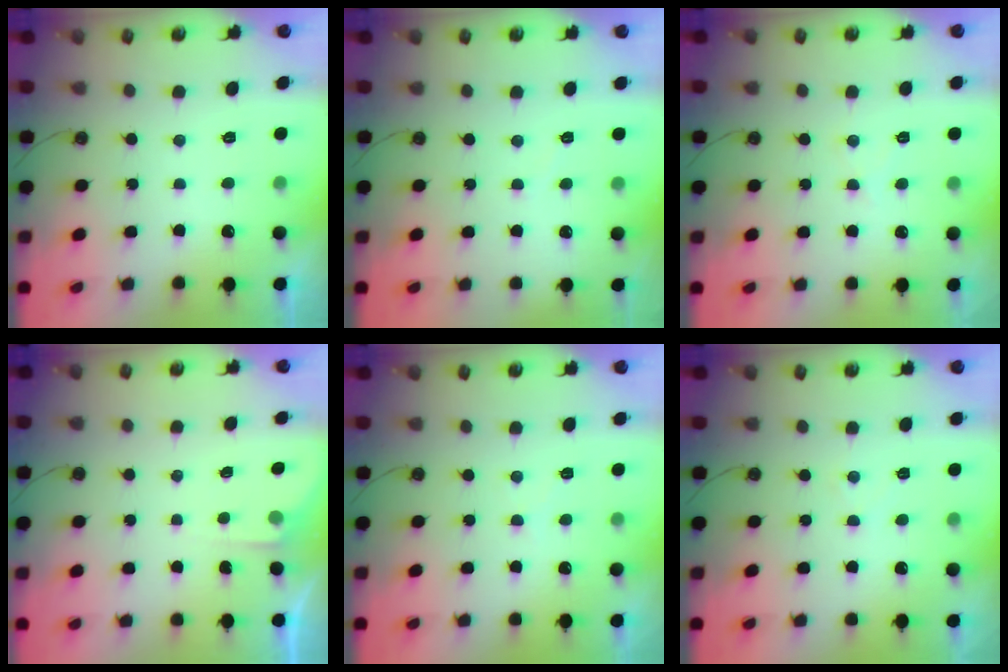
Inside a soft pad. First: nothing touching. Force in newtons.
{"total": 2.8, "press": 2.8, "slide": 0.4}
{"total": 6.3, "press": 6.2, "slide": 0.8}
{"total": 3.0, "press": 2.9, "slide": 0.5}
{"total": 3.4, "press": 3.4, "slide": 0.6}
{"total": 3.1, "press": 3.1, "slide": 0.5}